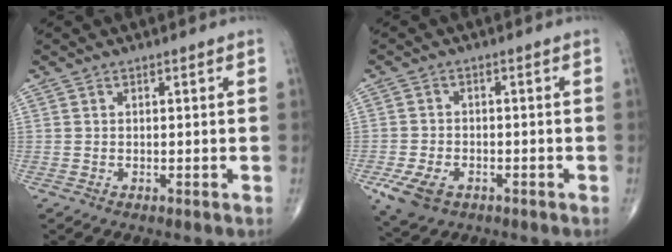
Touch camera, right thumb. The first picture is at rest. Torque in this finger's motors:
{"motor_torque": [-0.11, 0.02, -0.03, -0.25, 0.04]}